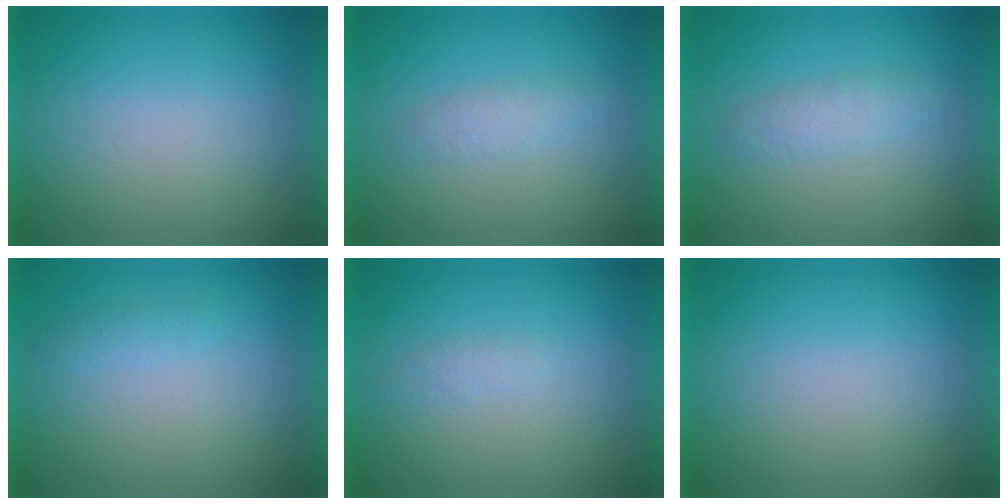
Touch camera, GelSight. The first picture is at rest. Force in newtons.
{"total": 1.9}
{"total": 2.3}
{"total": 1.3}
{"total": 1.2}
{"total": 0.0}